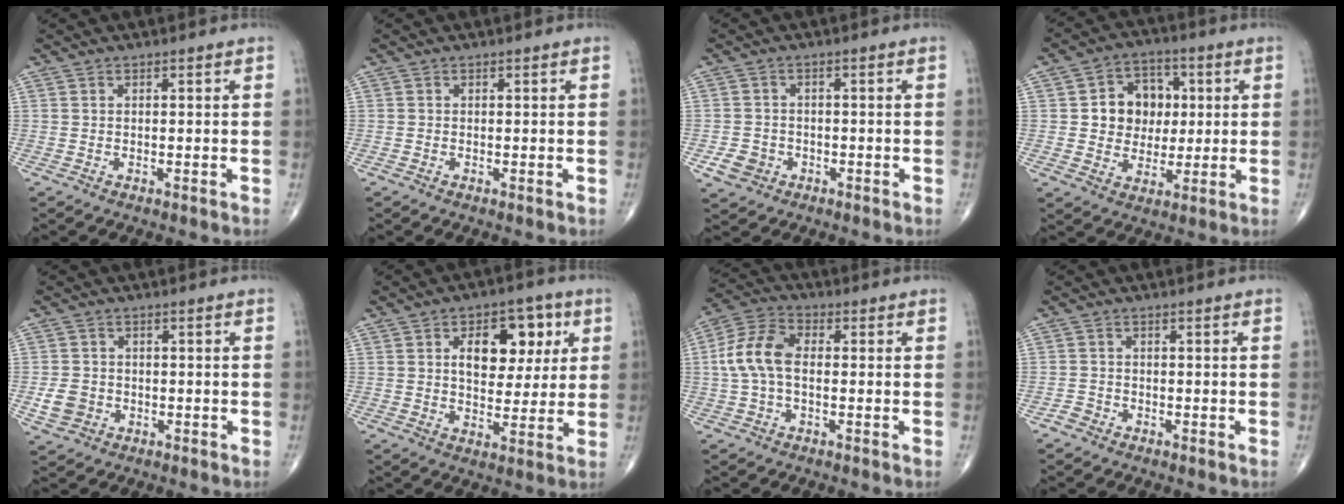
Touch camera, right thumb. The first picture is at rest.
{"total": 0.0}
{"total": 3.9, "force": [-1.6, 3.4, 1.1], "torque": [-0.008, 0.008, -0.024]}
{"total": 10.7, "force": [1.5, 8.9, 5.7], "torque": [-0.038, 0.007, 0.025]}
{"total": 4.5, "force": [-1.1, 3.9, 1.9], "torque": [-0.028, 0.006, -0.015]}
{"total": 12.6, "force": [3.7, 7.5, 9.4], "torque": [-0.089, -0.002, 0.055]}
{"total": 9.6, "force": [0.0, 5.6, 7.8], "torque": [-0.166, 0.027, -0.007]}
{"total": 1.5, "force": [-1.1, 1.0, 0.1], "torque": [-0.002, 0.003, -0.025]}